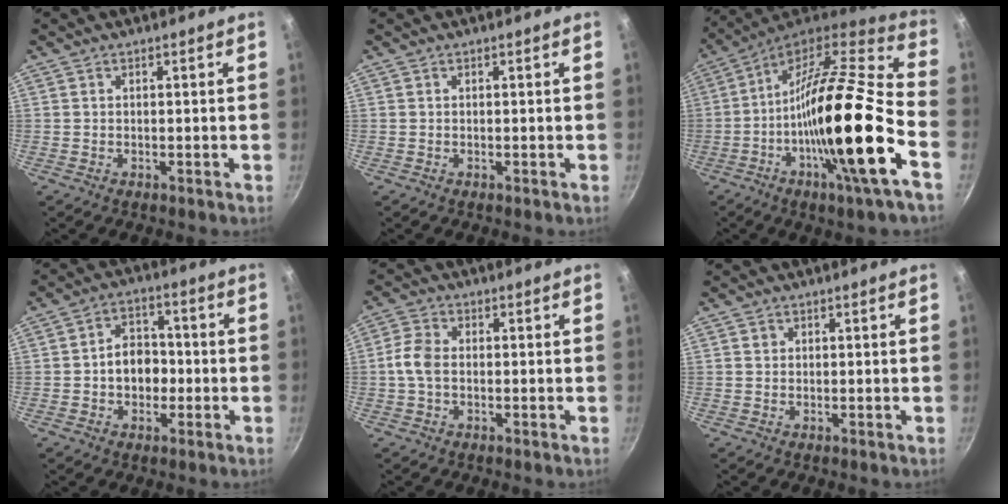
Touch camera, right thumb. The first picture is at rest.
{"total": 0.0}
{"total": 26.1, "force": [-8.1, 4.2, 24.5], "torque": [-0.372, 0.013, -0.154]}
{"total": 7.8, "force": [-1.2, 6.0, 4.8], "torque": [-0.035, 0.022, -0.023]}
{"total": 5.0, "force": [-0.4, 3.3, 3.7], "torque": [-0.080, 0.016, -0.015]}
{"total": 1.1, "force": [0.3, 1.1, 0.3], "torque": [-0.001, 0.003, 0.003]}